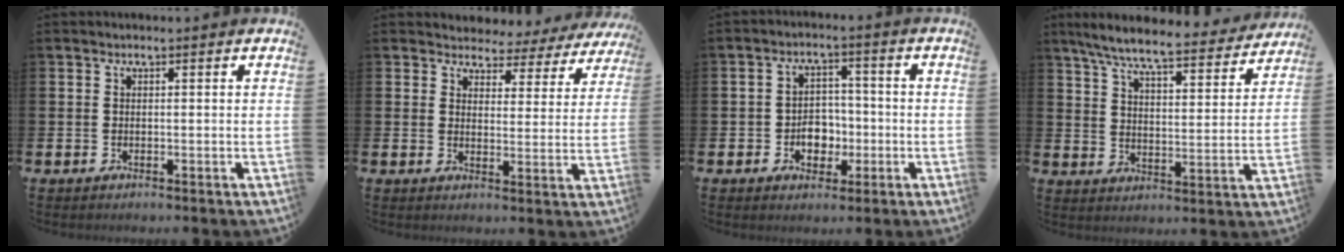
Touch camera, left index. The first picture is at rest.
{"total": 3.2, "force": [2.9, 1.4, 0.0], "torque": [-0.017, -0.029, 0.044]}
{"total": 4.3, "force": [-1.3, 3.5, 2.1], "torque": [-0.031, 0.003, -0.032]}
{"total": 8.1, "force": [7.3, 0.7, 3.4], "torque": [-0.087, -0.046, 0.124]}